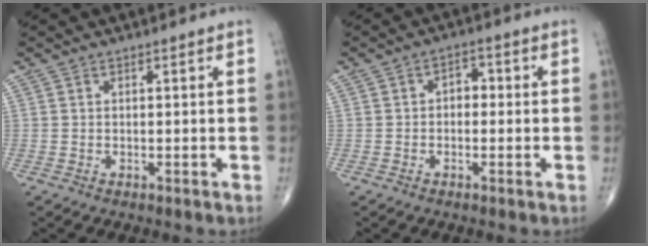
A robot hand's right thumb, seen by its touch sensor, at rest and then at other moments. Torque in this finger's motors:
{"motor_torque": [-0.18, 0.19, 0.12, 0.10, 0.06]}